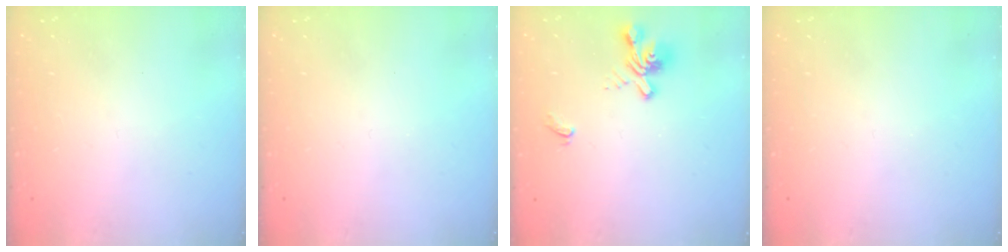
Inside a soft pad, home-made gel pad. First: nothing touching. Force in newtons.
{"total": 0.0}
{"total": 2.4, "press": 2.1, "slide": 1.3}
{"total": 0.0}